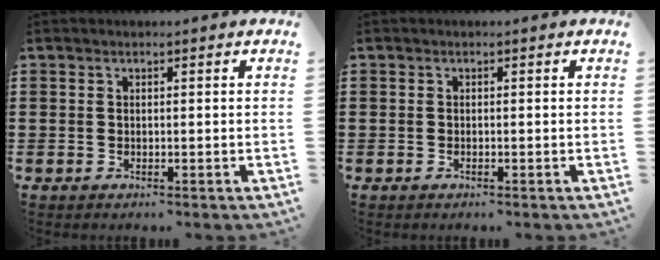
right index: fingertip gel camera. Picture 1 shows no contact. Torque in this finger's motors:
{"motor_torque": [-0.96, 1.18, 0.00, 0.01]}